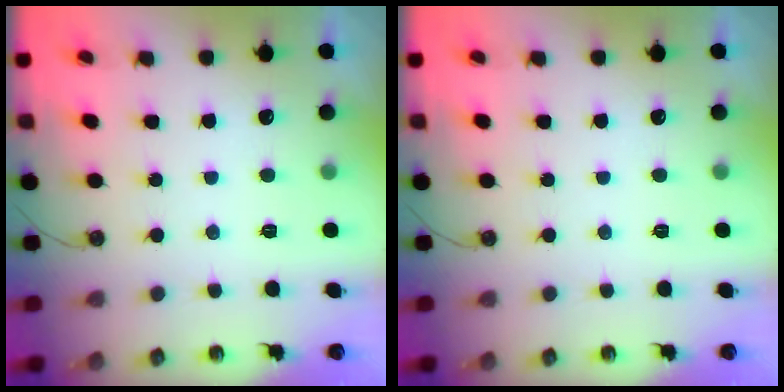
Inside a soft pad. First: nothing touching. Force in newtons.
{"total": 0.0}